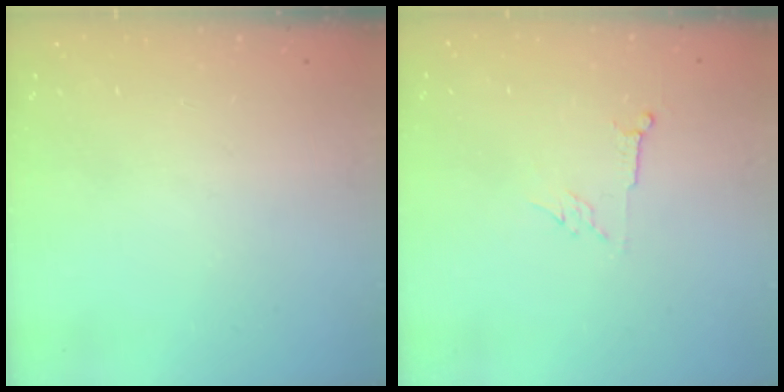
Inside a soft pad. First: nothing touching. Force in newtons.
{"total": 4.0, "press": 4.0, "slide": 0.7}